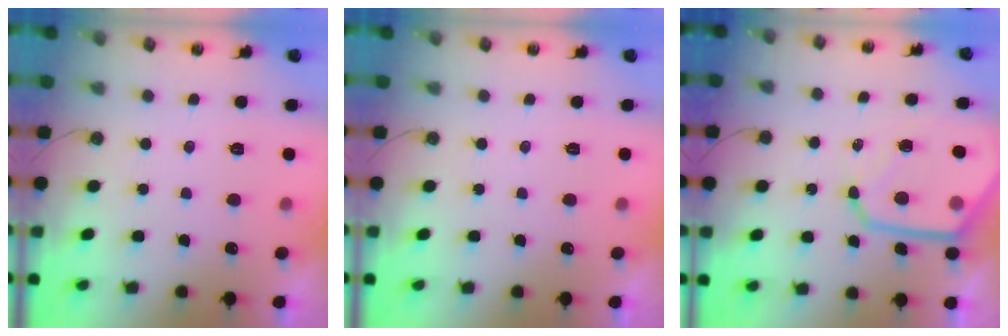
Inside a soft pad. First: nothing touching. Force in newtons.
{"total": 0.0}
{"total": 13.8, "press": 13.7, "slide": 1.5}